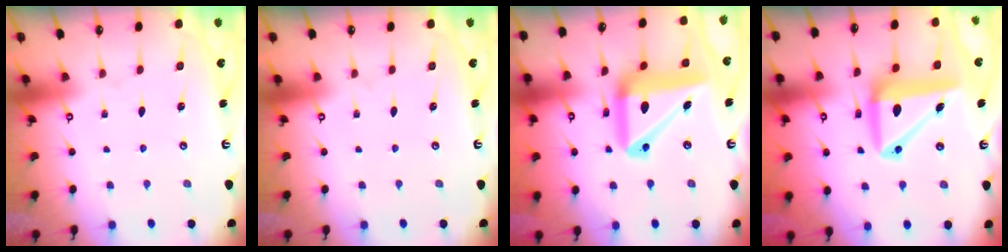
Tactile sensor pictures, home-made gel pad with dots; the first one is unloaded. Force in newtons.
{"total": 0.0}
{"total": 18.6, "press": 18.4, "slide": 2.6}
{"total": 12.5, "press": 12.2, "slide": 2.7}